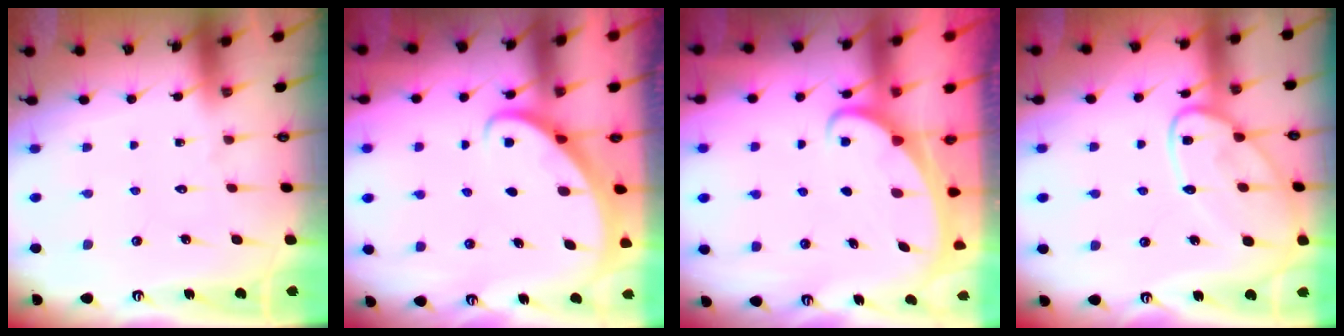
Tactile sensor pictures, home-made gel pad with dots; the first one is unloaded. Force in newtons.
{"total": 2.7, "press": 2.7, "slide": 0.2}
{"total": 1.9, "press": 1.9, "slide": 0.3}
{"total": 13.8, "press": 13.8, "slide": 1.1}